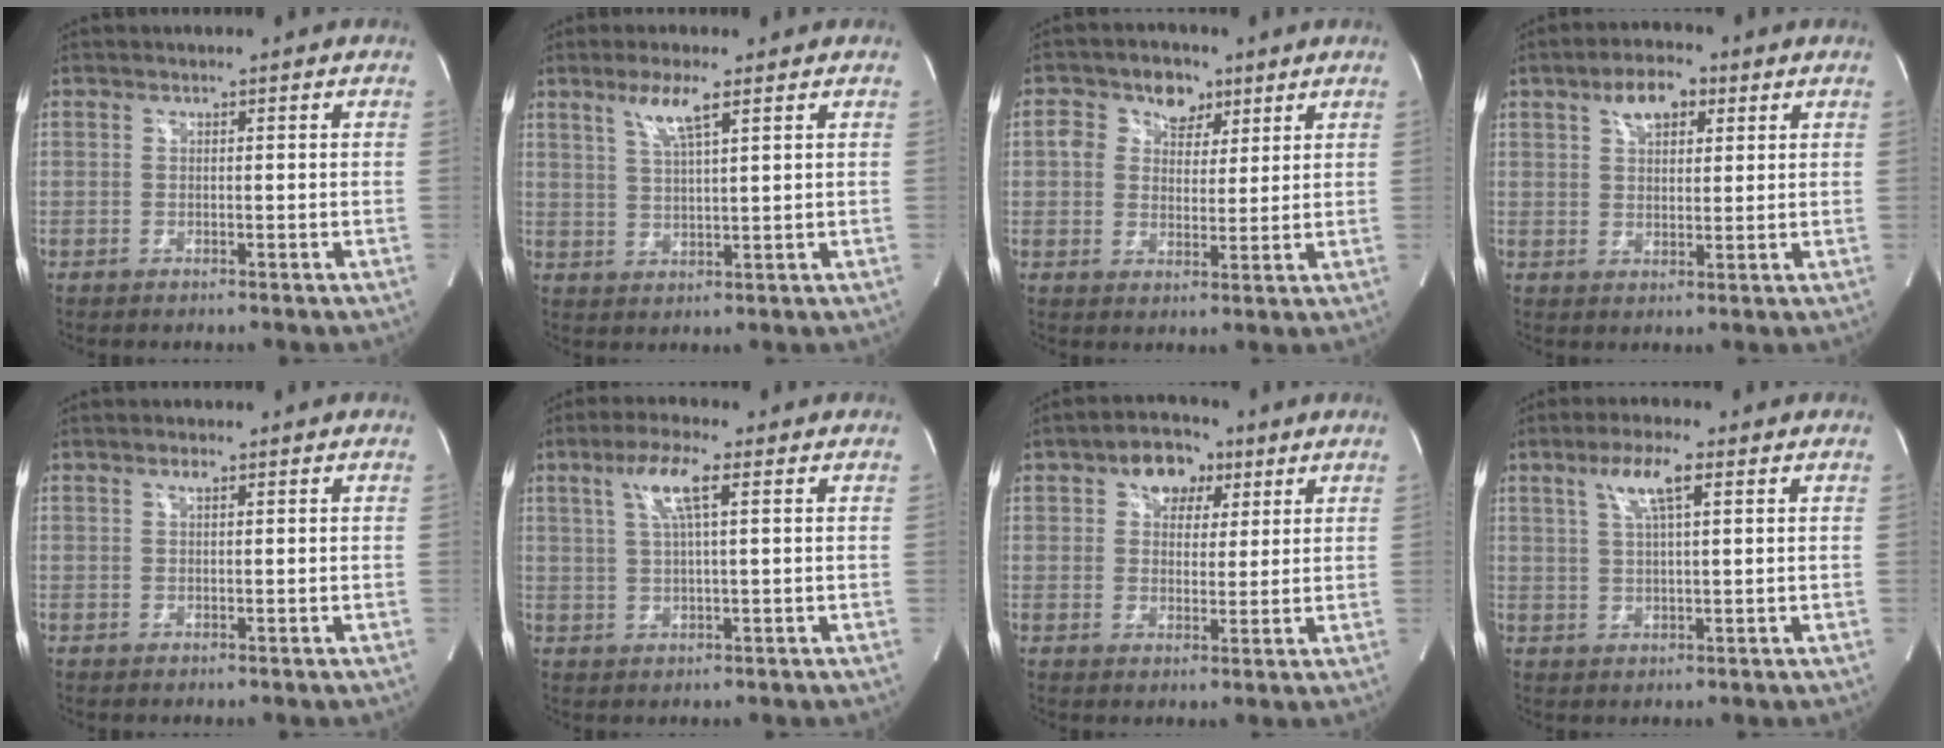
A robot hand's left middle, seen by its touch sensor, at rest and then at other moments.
{"total": 5.2, "force": [3.1, 0.1, 4.1], "torque": [-0.087, -0.004, 0.060]}
{"total": 6.6, "force": [3.0, 4.8, 3.4], "torque": [-0.058, 0.019, 0.052]}
{"total": 6.0, "force": [3.2, 2.8, 4.3], "torque": [-0.080, 0.012, 0.054]}
{"total": 0.9, "force": [0.6, 0.1, 0.7], "torque": [-0.018, -0.003, 0.012]}
{"total": 6.2, "force": [2.6, 0.4, 5.7], "torque": [-0.118, 0.006, 0.050]}
{"total": 6.4, "force": [3.2, 4.2, 3.6], "torque": [-0.056, 0.020, 0.051]}
{"total": 5.9, "force": [2.8, 0.6, 5.1], "torque": [-0.106, 0.005, 0.053]}